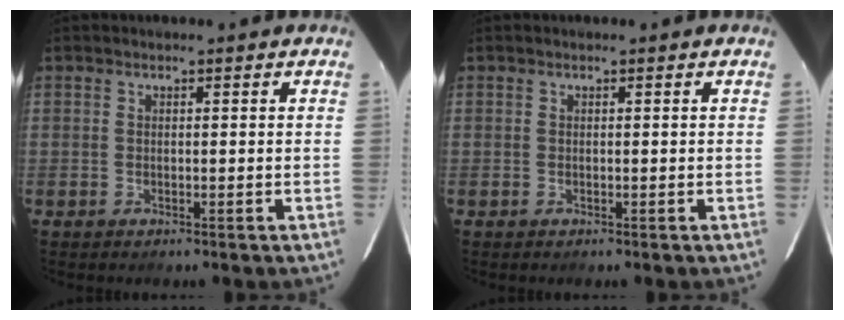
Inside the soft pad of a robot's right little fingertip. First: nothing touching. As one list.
[{"total": 0.0}]